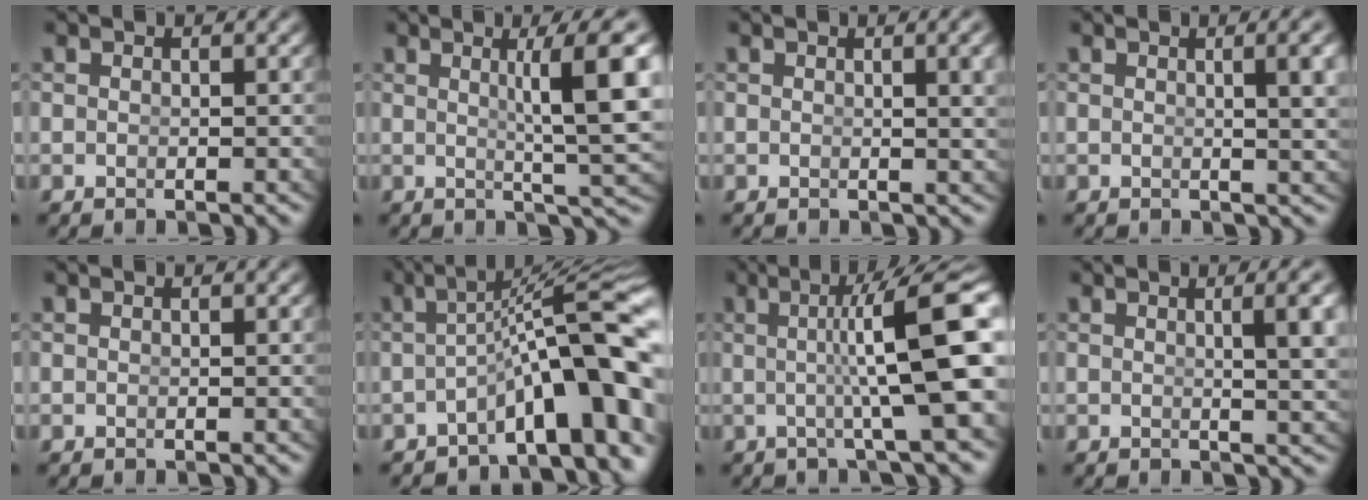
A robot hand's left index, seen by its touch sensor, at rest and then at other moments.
{"total": 6.8, "force": [1.2, 0.8, 6.7], "torque": [-0.081, 0.002, 0.021]}
{"total": 2.1, "force": [0.8, 0.0, 2.0], "torque": [-0.014, -0.001, 0.012]}
{"total": 3.0, "force": [0.9, 0.0, 2.8], "torque": [-0.028, -0.002, 0.017]}
{"total": 0.0}
{"total": 8.8, "force": [-2.4, 2.3, 8.2], "torque": [-0.109, -0.003, -0.024]}
{"total": 8.7, "force": [1.2, 1.2, 8.6], "torque": [-0.111, 0.011, 0.019]}
{"total": 3.6, "force": [1.0, 0.0, 3.5], "torque": [-0.037, -0.002, 0.020]}